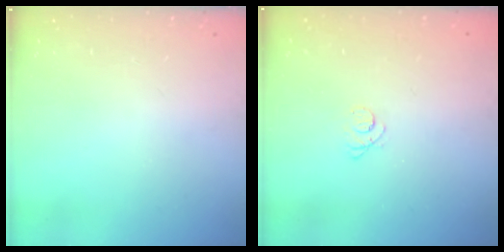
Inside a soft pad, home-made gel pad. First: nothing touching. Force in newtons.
{"total": 2.3, "press": 2.3, "slide": 0.3}